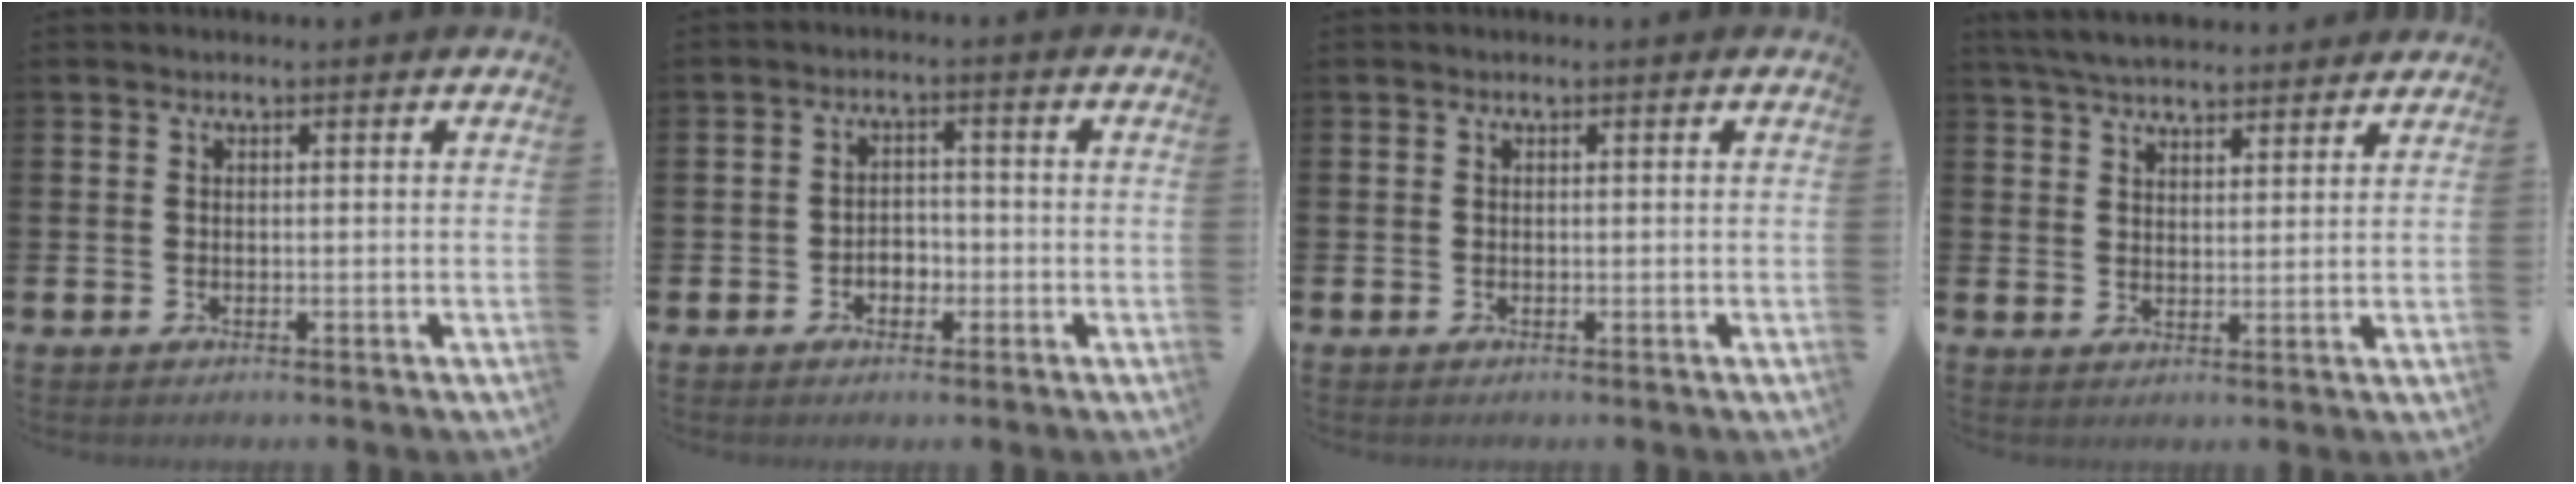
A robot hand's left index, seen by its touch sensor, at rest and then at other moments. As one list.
[{"total": 2.4, "force": [-1.2, 1.8, 1.0], "torque": [-0.013, 0.003, -0.029]}, {"total": 0.0}, {"total": 5.7, "force": [5.5, 1.0, 1.2], "torque": [-0.044, -0.018, 0.101]}]